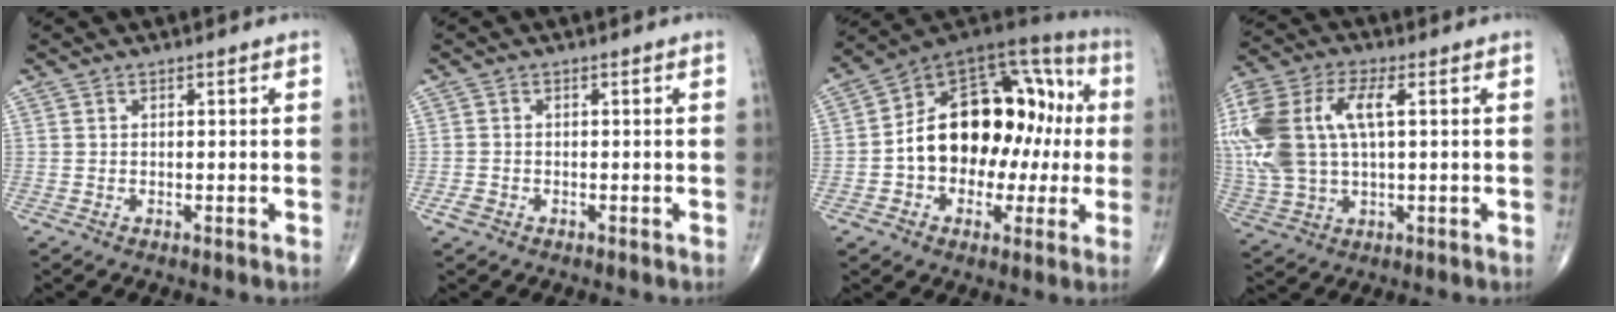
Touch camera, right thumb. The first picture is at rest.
{"total": 1.6, "force": [-0.9, 1.1, 0.6], "torque": [-0.014, 0.005, -0.016]}
{"total": 23.2, "force": [-0.2, 15.2, 17.5], "torque": [-0.238, 0.057, 0.000]}
{"total": 20.0, "force": [3.5, 10.4, 16.8], "torque": [-0.403, 0.019, 0.064]}